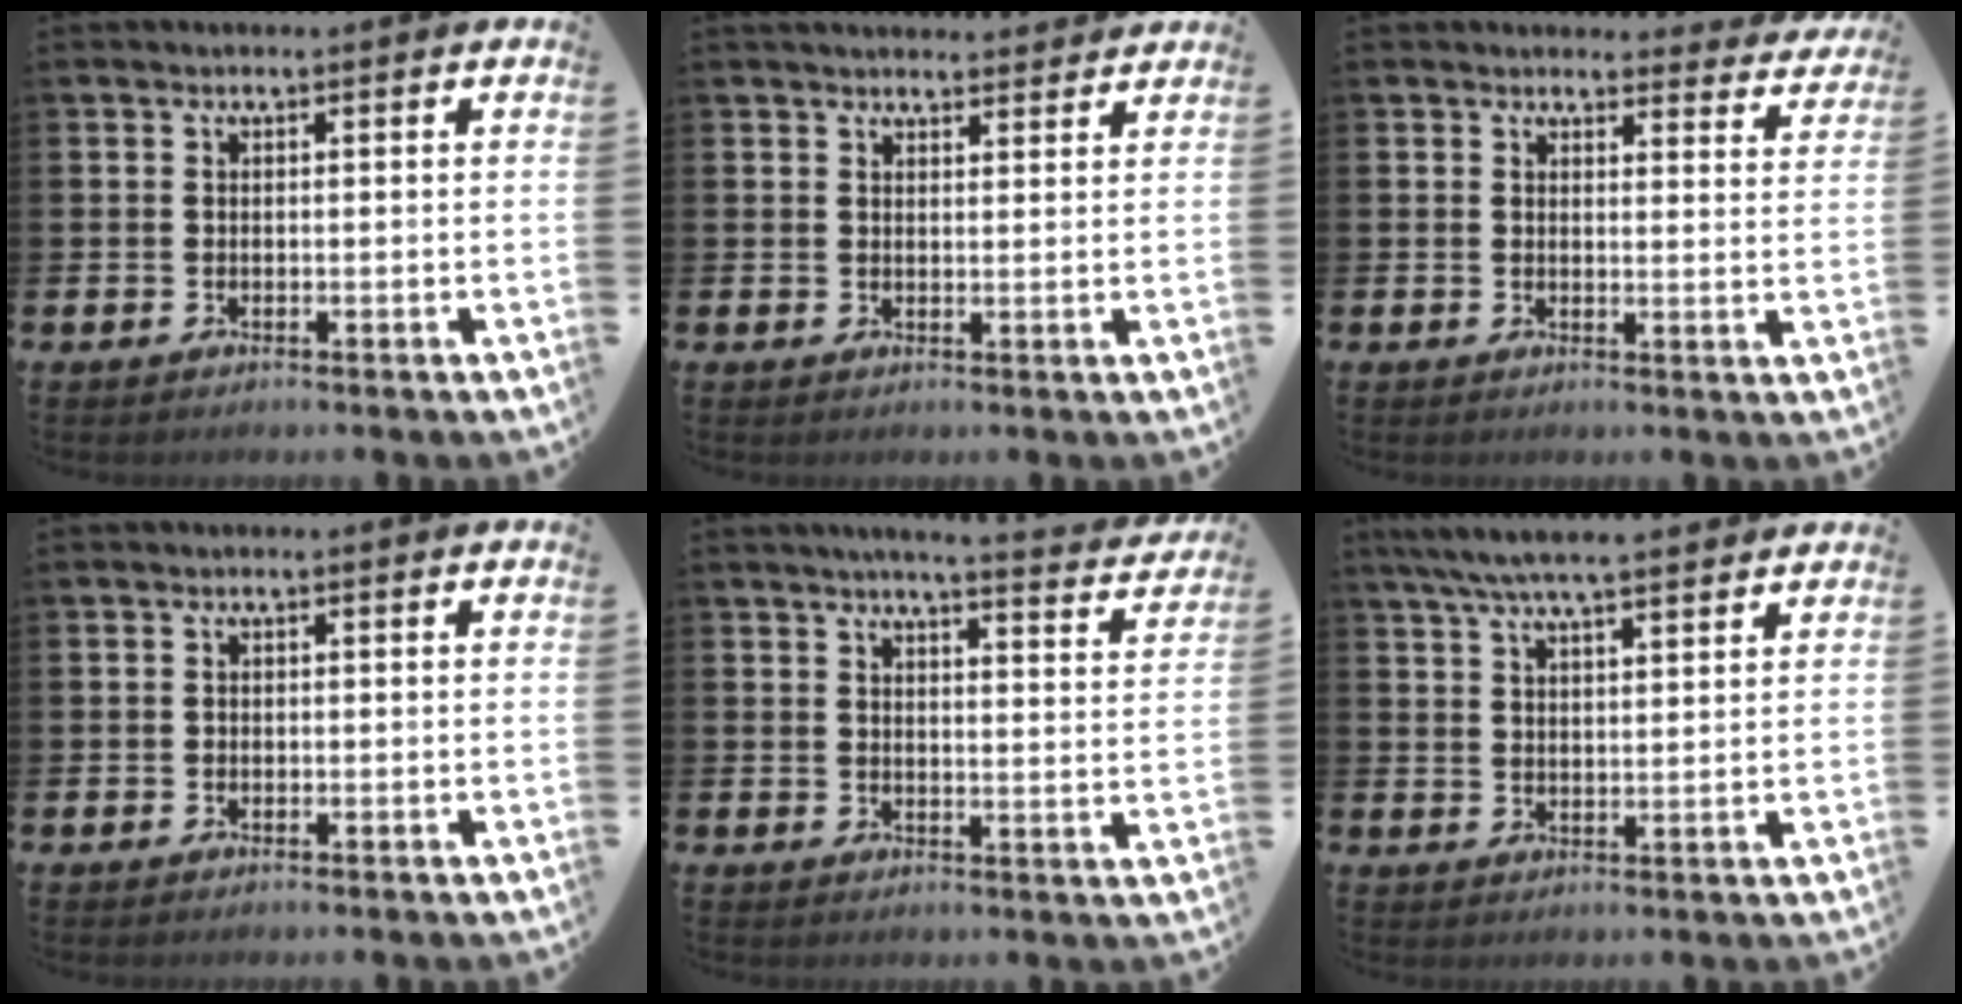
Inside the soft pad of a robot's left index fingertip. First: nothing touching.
{"total": 2.9, "force": [2.8, 0.6, 0.1], "torque": [0.001, -0.015, 0.050]}
{"total": 3.0, "force": [2.9, 0.8, 0.1], "torque": [0.007, -0.021, 0.048]}
{"total": 0.6, "force": [-0.2, 0.5, 0.2], "torque": [-0.007, 0.005, -0.005]}
{"total": 4.7, "force": [4.5, -0.2, 1.6], "torque": [-0.034, -0.030, 0.074]}
{"total": 5.0, "force": [4.1, 0.9, 2.7], "torque": [-0.062, 0.000, 0.074]}